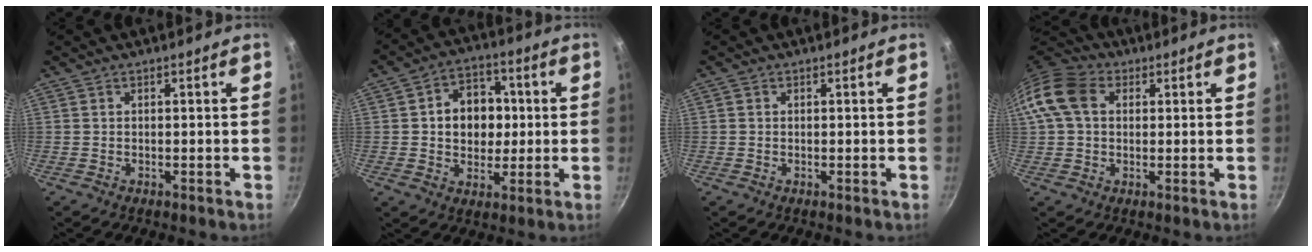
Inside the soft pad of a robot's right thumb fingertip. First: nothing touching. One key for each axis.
{"total": 11.3, "fx": 1.0, "fy": 9.0, "fz": 6.7, "tx": -0.060, "ty": 0.008, "tz": 0.012}
{"total": 0.5, "fx": 0.1, "fy": 0.5, "fz": 0.1, "tx": 0.000, "ty": 0.003, "tz": -0.001}
{"total": 10.7, "fx": 2.4, "fy": 8.0, "fz": 6.7, "tx": -0.115, "ty": 0.021, "tz": 0.026}